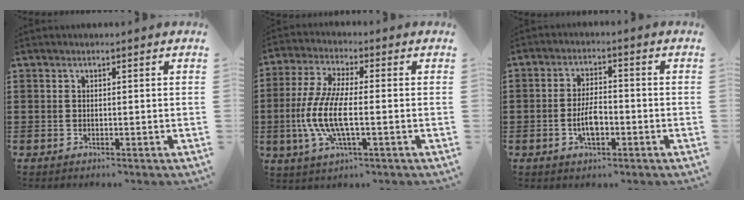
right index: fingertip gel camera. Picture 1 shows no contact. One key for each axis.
{"total": 9.1, "fx": -2.1, "fy": 2.7, "fz": 8.4, "tx": -0.197, "ty": -0.016, "tz": -0.048}
{"total": 5.1, "fx": -1.4, "fy": 2.2, "fz": 4.4, "tx": -0.090, "ty": 0.004, "tz": -0.029}